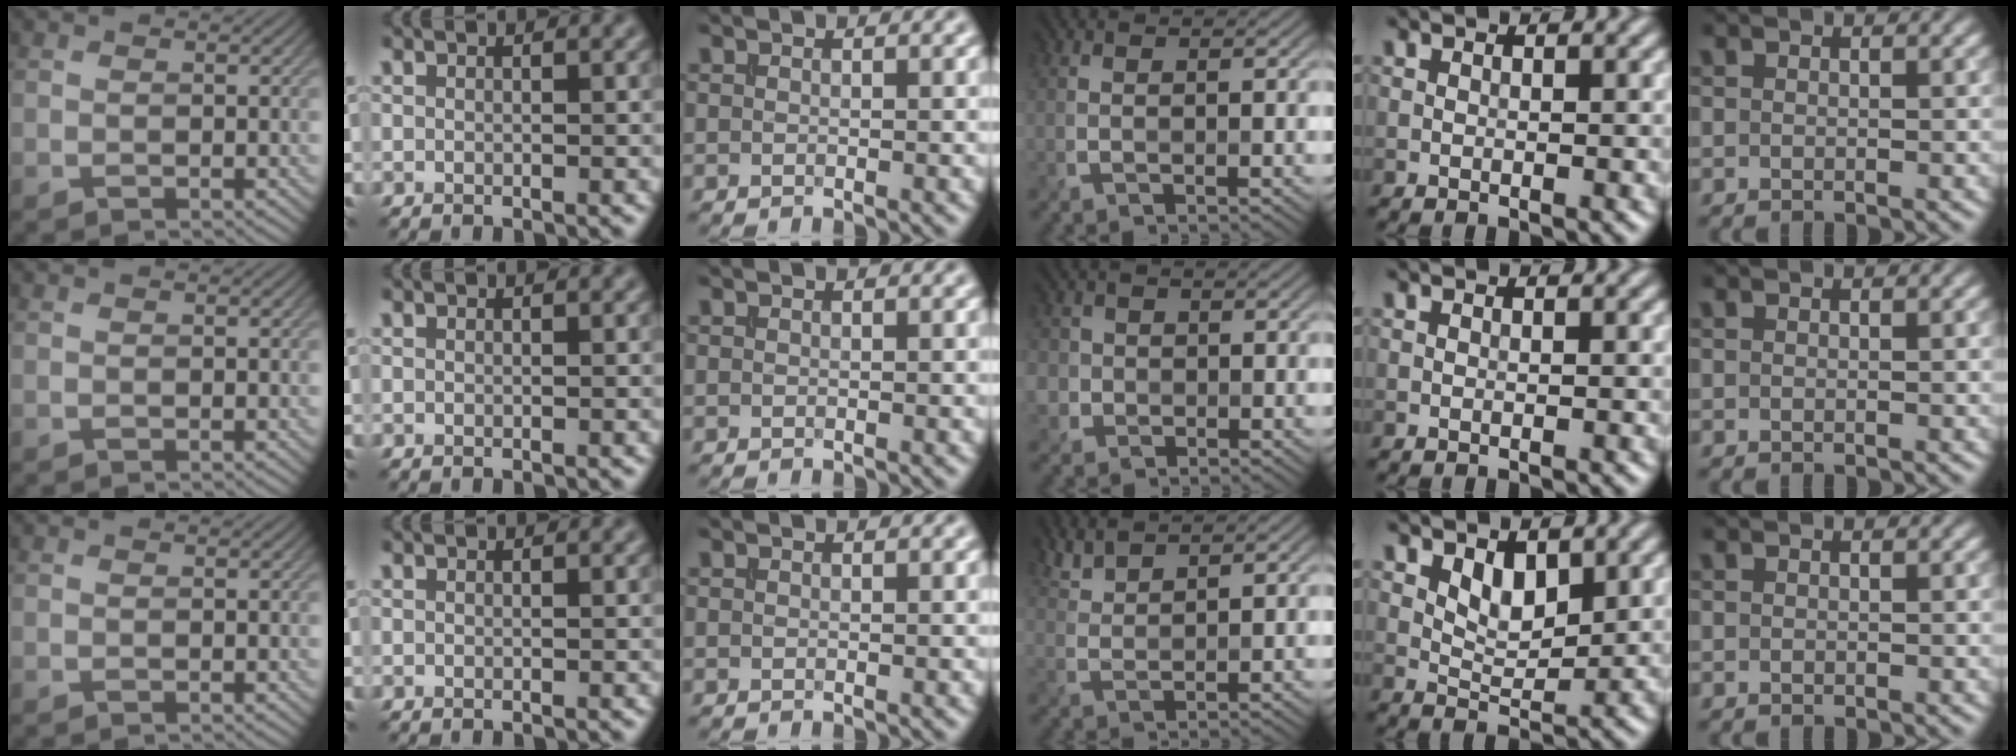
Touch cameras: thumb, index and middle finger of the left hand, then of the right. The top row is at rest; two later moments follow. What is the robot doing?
{"motion": "extract", "object": "file holder"}